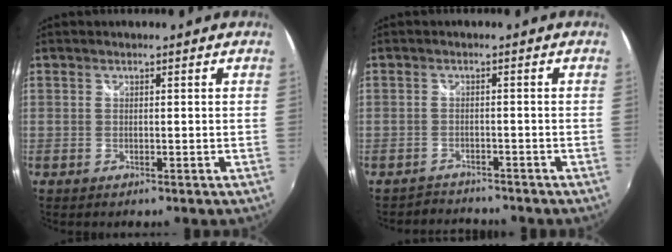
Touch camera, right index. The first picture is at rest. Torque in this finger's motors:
{"motor_torque": [0.06, 0.04, -0.08, -0.02]}